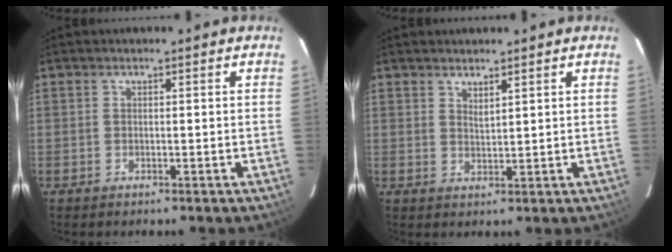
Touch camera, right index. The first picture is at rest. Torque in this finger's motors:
{"motor_torque": [-0.21, 0.00, -0.07, 0.00]}